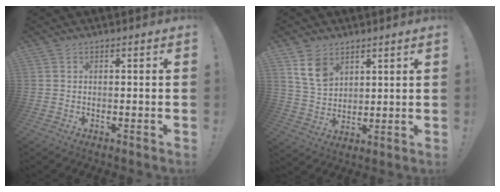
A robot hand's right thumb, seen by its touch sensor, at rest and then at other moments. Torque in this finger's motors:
{"motor_torque": [1.03, 1.22, -0.04, -0.26, 0.00]}